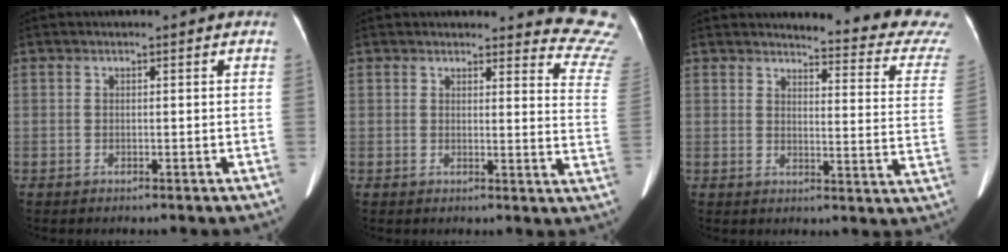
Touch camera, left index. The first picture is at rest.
{"total": 11.1, "force": [11.1, 1.1, 0.8], "torque": [0.034, -0.111, 0.074]}
{"total": 15.2, "force": [14.7, -0.1, 3.6], "torque": [-0.031, -0.114, 0.139]}